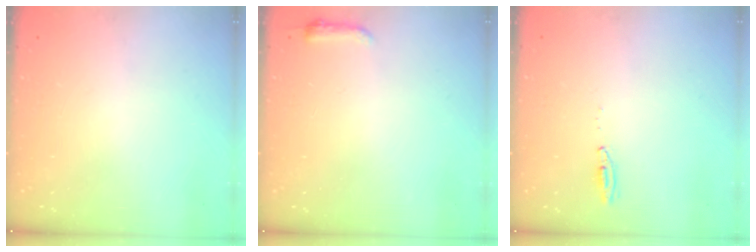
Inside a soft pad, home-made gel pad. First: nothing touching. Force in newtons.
{"total": 3.6, "press": 3.5, "slide": 0.6}
{"total": 4.1, "press": 3.1, "slide": 2.6}